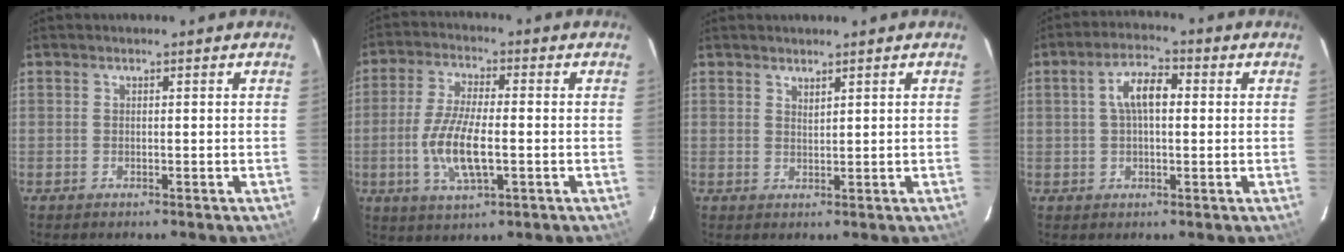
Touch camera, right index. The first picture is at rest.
{"total": 10.4, "force": [-2.1, 3.1, 9.7], "torque": [-0.199, -0.006, -0.041]}
{"total": 1.3, "force": [1.2, 0.2, 0.5], "torque": [-0.008, 0.000, 0.021]}
{"total": 6.5, "force": [1.0, 3.0, 5.7], "torque": [-0.106, 0.019, 0.019]}